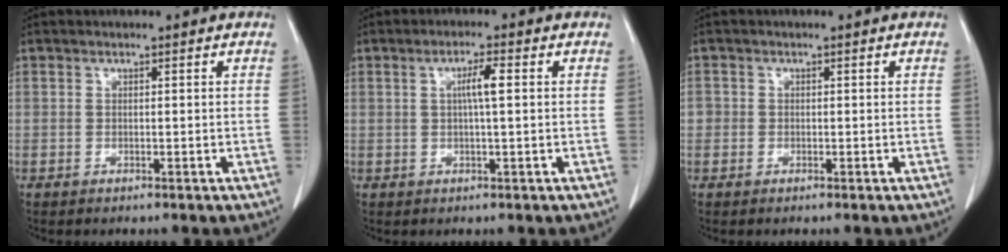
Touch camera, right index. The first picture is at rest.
{"total": 3.3, "force": [0.5, 0.0, 3.3], "torque": [-0.058, 0.002, 0.008]}
{"total": 1.4, "force": [-0.1, 1.4, 0.2], "torque": [0.009, 0.005, -0.004]}